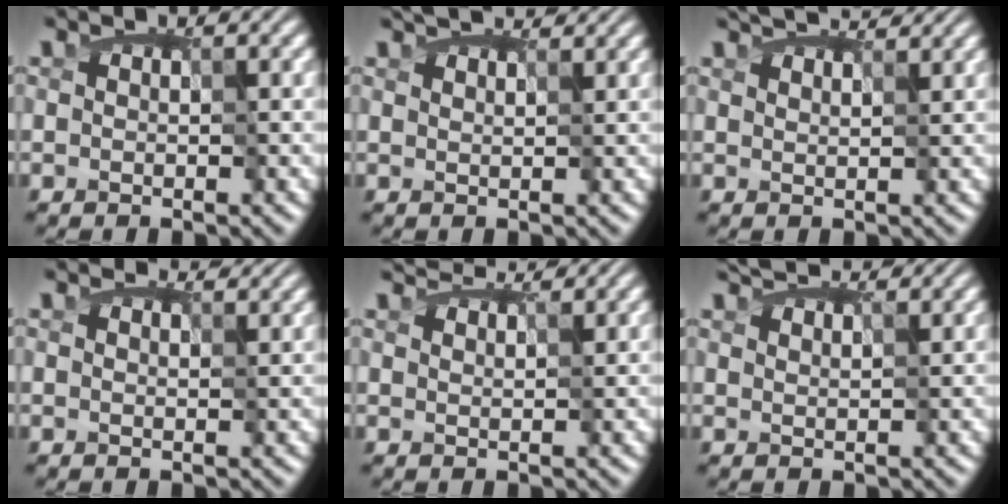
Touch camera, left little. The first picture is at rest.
{"total": 4.0, "force": [3.4, 1.2, 1.8], "torque": [-0.040, 0.010, 0.043]}
{"total": 5.1, "force": [4.3, 1.4, 2.3], "torque": [-0.049, 0.011, 0.056]}
{"total": 2.4, "force": [2.3, 0.5, 0.6], "torque": [-0.019, -0.004, 0.033]}
{"total": 3.9, "force": [3.6, 0.8, 1.4], "torque": [-0.042, 0.011, 0.049]}
{"total": 4.8, "force": [4.2, 1.3, 2.0], "torque": [-0.051, 0.010, 0.059]}